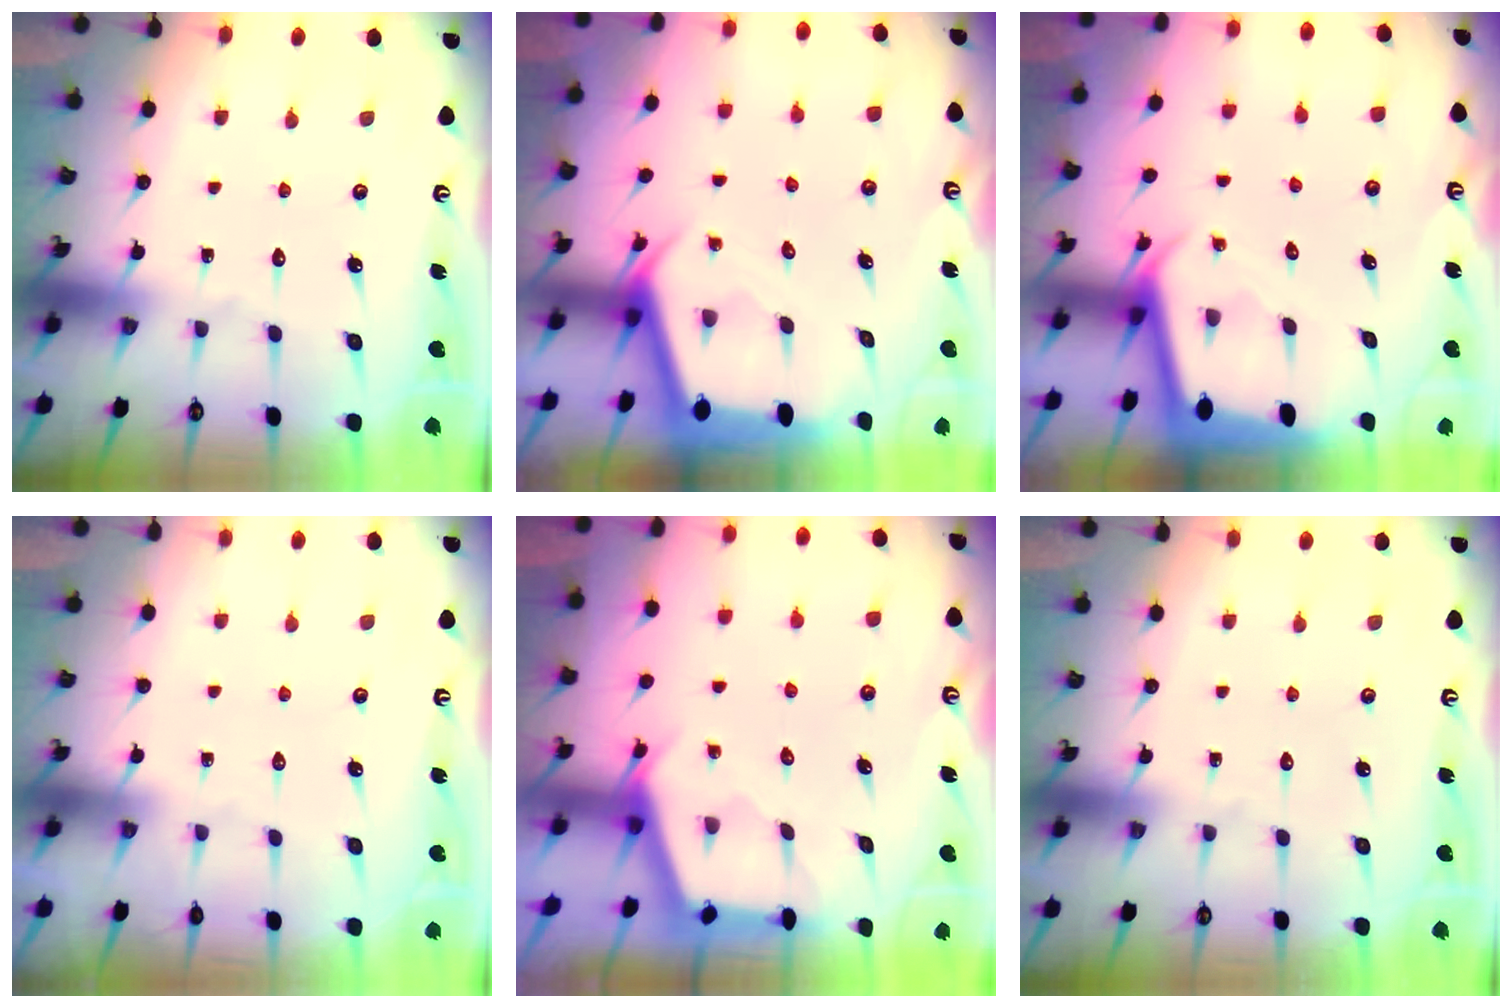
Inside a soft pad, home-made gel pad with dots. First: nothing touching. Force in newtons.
{"total": 2.7, "press": 2.7, "slide": 0.2}
{"total": 2.2, "press": 2.2, "slide": 0.1}
{"total": 0.0}
{"total": 2.6, "press": 2.6, "slide": 0.3}
{"total": 0.0}